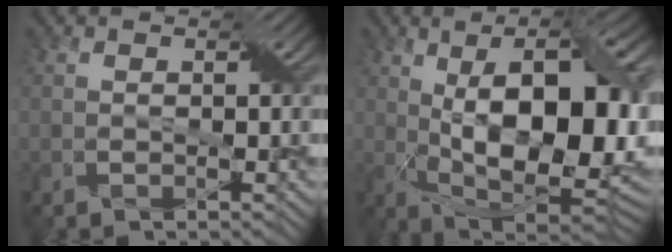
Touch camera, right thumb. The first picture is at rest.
{"total": 16.5, "force": [1.1, 7.7, 14.5], "torque": [-0.215, 0.001, 0.017]}